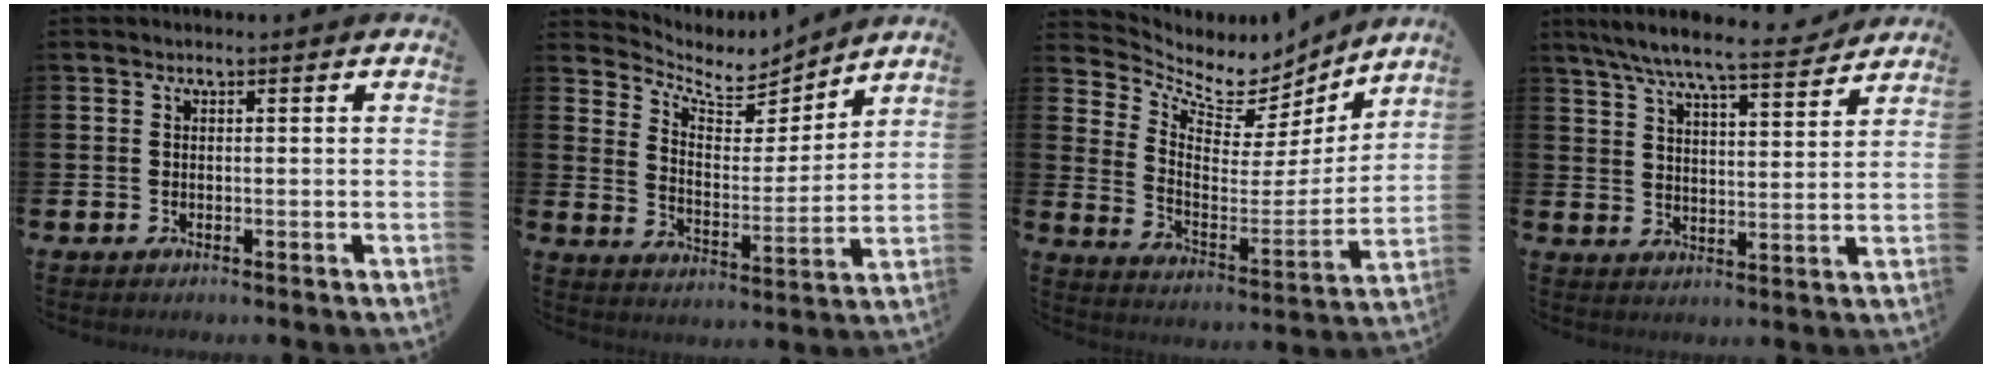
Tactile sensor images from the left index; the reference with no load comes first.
{"total": 6.6, "force": [6.1, 2.2, 1.0], "torque": [-0.050, -0.053, 0.102]}
{"total": 7.6, "force": [6.5, 3.4, 1.8], "torque": [-0.057, -0.057, 0.109]}
{"total": 8.2, "force": [7.5, 0.8, 3.2], "torque": [-0.084, -0.043, 0.131]}